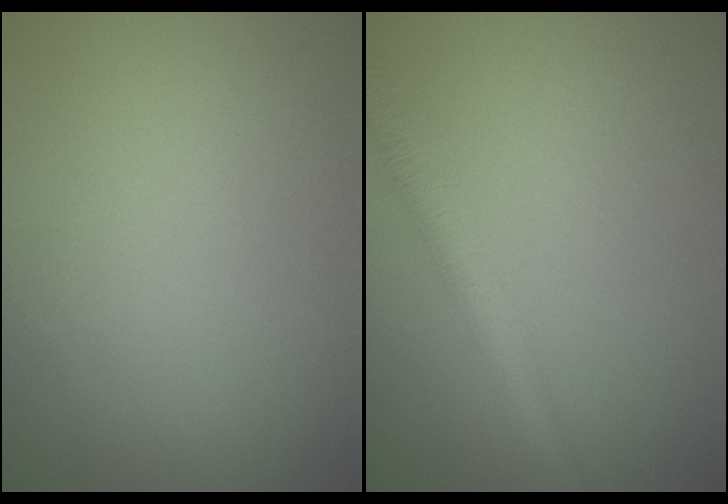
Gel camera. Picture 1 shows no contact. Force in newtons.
{"total": 3.0, "press": 3.0, "slide": 0.1}